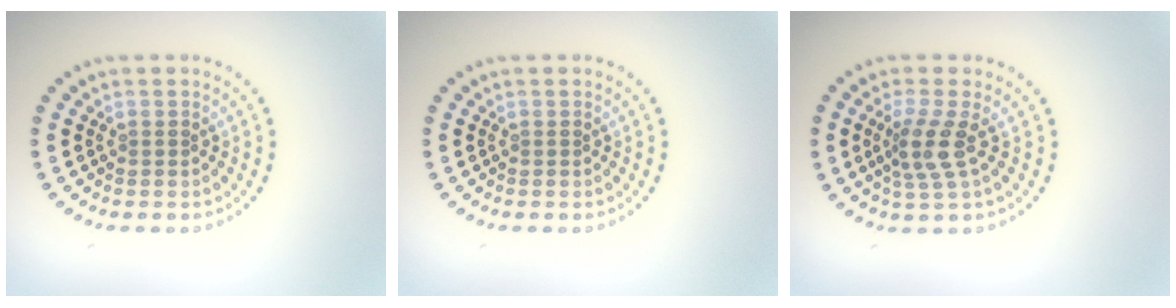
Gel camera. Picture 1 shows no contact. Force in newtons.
{"total": 0.0}
{"total": 2.9, "press": 2.2, "slide": 1.9}